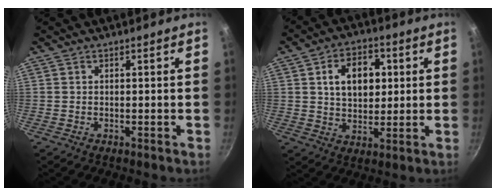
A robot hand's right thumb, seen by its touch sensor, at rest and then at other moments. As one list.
[{"total": 11.2, "force": [2.5, 7.7, 7.7], "torque": [-0.090, 0.002, 0.038]}]